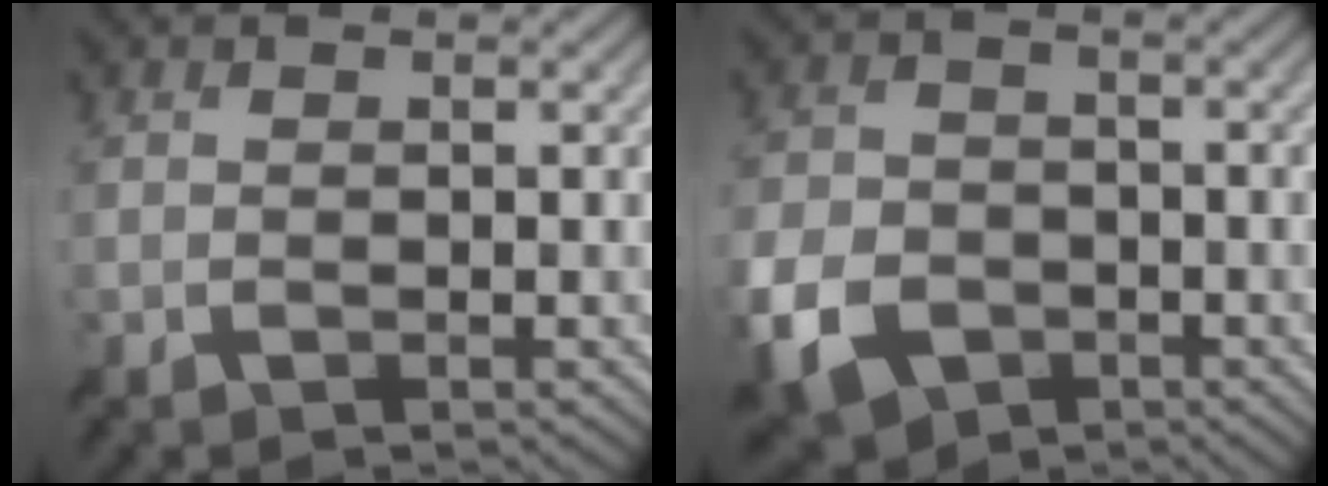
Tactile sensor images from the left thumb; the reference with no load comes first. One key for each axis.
{"total": 8.5, "fx": -4.2, "fy": 5.8, "fz": 4.5, "tx": -0.120, "ty": -0.021, "tz": -0.085}